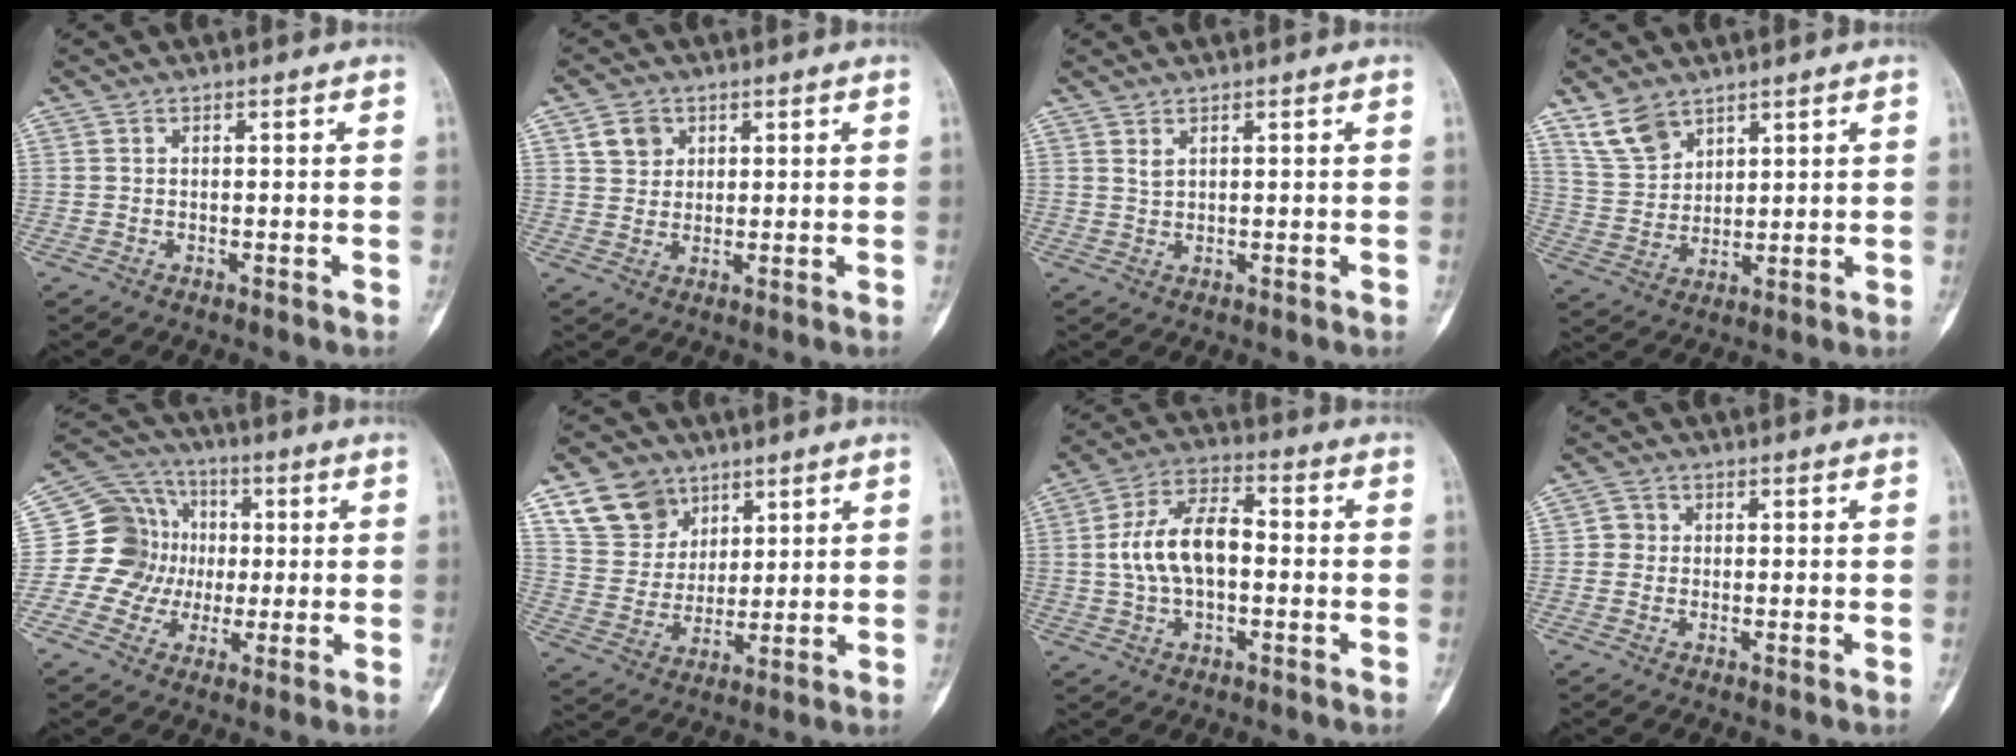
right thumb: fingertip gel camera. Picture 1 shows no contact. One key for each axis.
{"total": 4.4, "fx": 2.0, "fy": 3.7, "fz": 1.5, "tx": -0.007, "ty": -0.008, "tz": 0.036}
{"total": 1.4, "fx": 0.9, "fy": 0.6, "fz": 0.8, "tx": -0.012, "ty": -0.004, "tz": 0.023}
{"total": 7.6, "fx": 5.4, "fy": 4.4, "fz": 2.9, "tx": -0.044, "ty": -0.021, "tz": 0.119}
{"total": 12.5, "fx": 0.0, "fy": 12.0, "fz": 3.5, "tx": -0.016, "ty": 0.031, "tz": -0.005}
{"total": 11.2, "fx": 6.7, "fy": 8.4, "fz": 3.2, "tx": -0.031, "ty": -0.032, "tz": 0.135}
{"total": 12.0, "fx": -0.2, "fy": 6.7, "fz": 10.0, "tx": -0.185, "ty": 0.031, "tz": -0.009}
{"total": 2.0, "fx": -0.1, "fy": 2.0, "fz": 0.5, "tx": 0.005, "ty": 0.007, "tz": -0.006}